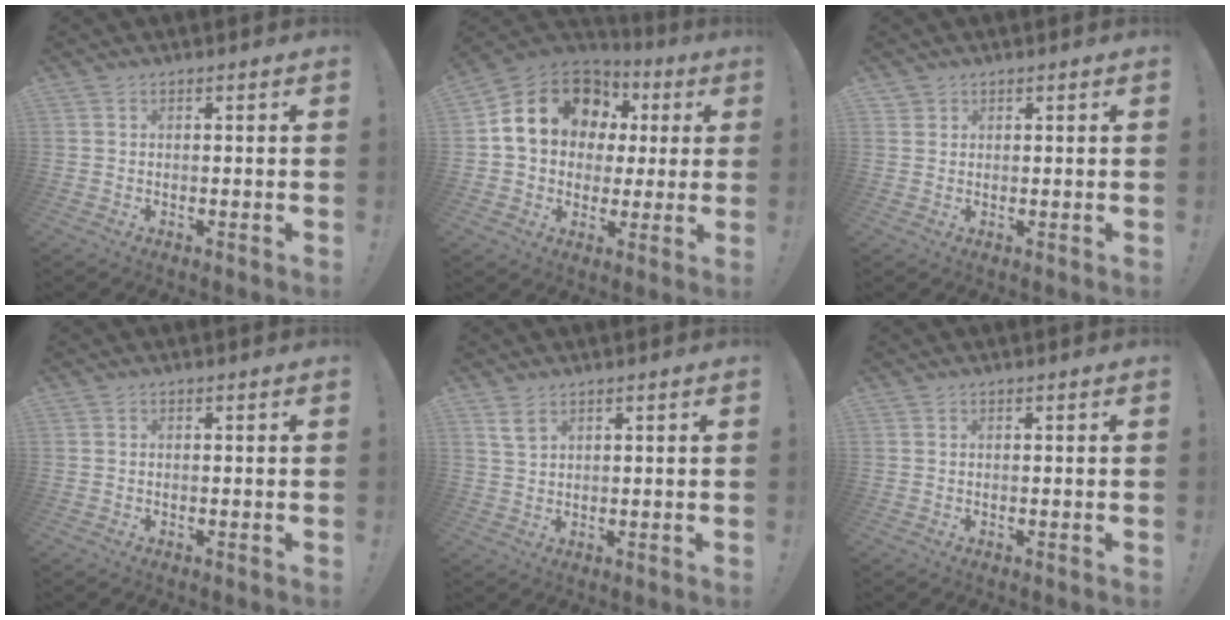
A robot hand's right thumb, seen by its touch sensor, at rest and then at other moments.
{"total": 17.8, "force": [5.9, 13.9, 9.5], "torque": [-0.142, -0.016, 0.124]}
{"total": 1.5, "force": [1.1, 1.0, 0.2], "torque": [-0.004, -0.005, 0.021]}
{"total": 0.0}
{"total": 3.9, "force": [2.6, 2.1, 2.1], "torque": [-0.030, -0.013, 0.048]}
{"total": 0.0}